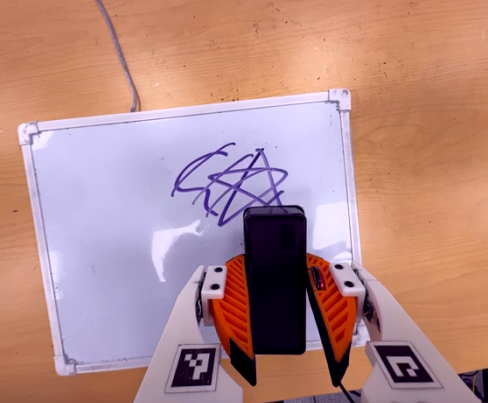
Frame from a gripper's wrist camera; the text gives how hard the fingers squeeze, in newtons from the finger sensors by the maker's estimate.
{"total": 7.4, "left": 6.0, "right": 8.9}